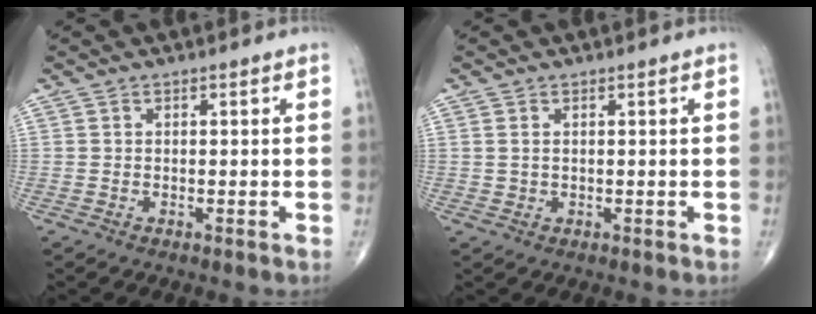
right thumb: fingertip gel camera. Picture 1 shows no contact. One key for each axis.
{"total": 1.1, "fx": 0.3, "fy": 0.7, "fz": 0.8, "tx": -0.019, "ty": 0.000, "tz": 0.011}